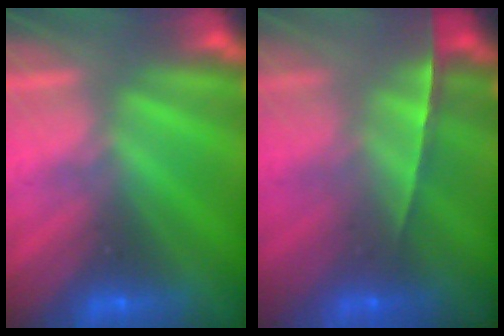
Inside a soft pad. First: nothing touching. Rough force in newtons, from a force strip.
{"total": 1.4}